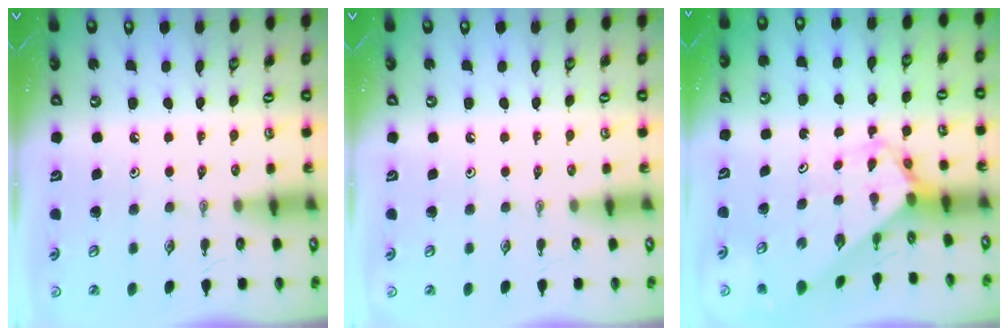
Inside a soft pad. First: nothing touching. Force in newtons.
{"total": 0.0}
{"total": 2.6, "press": 2.6, "slide": 0.2}